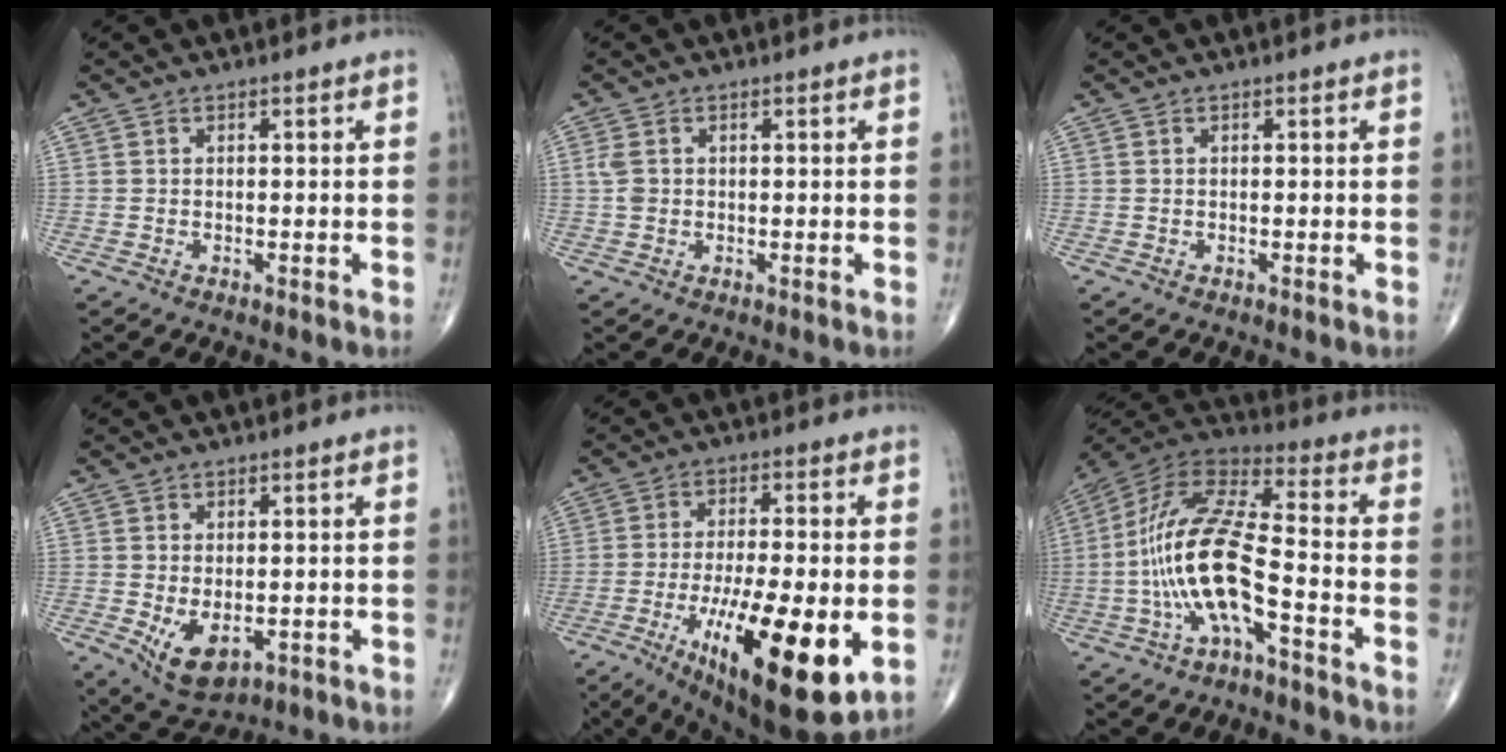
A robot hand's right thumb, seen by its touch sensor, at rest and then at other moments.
{"total": 2.3, "force": [0.3, 1.7, 1.4], "torque": [-0.034, 0.001, 0.008]}
{"total": 0.0}
{"total": 7.3, "force": [-1.6, 4.3, 5.7], "torque": [-0.087, -0.014, -0.010]}
{"total": 21.3, "force": [-6.2, 6.2, 19.4], "torque": [-0.302, -0.021, -0.083]}
{"total": 16.6, "force": [-4.9, 5.3, 15.0], "torque": [-0.310, 0.054, -0.095]}